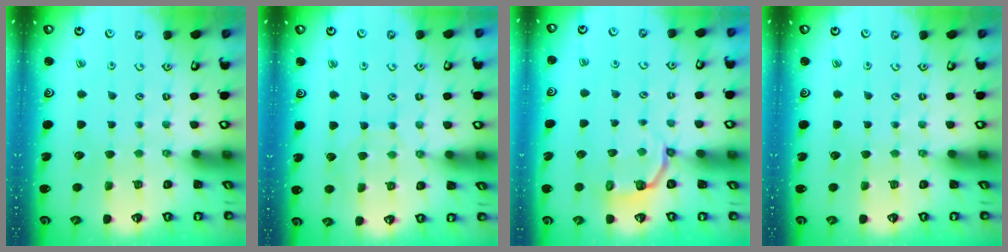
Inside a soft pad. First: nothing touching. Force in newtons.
{"total": 3.1, "press": 3.1, "slide": 0.4}
{"total": 4.0, "press": 2.6, "slide": 3.0}
{"total": 0.0}